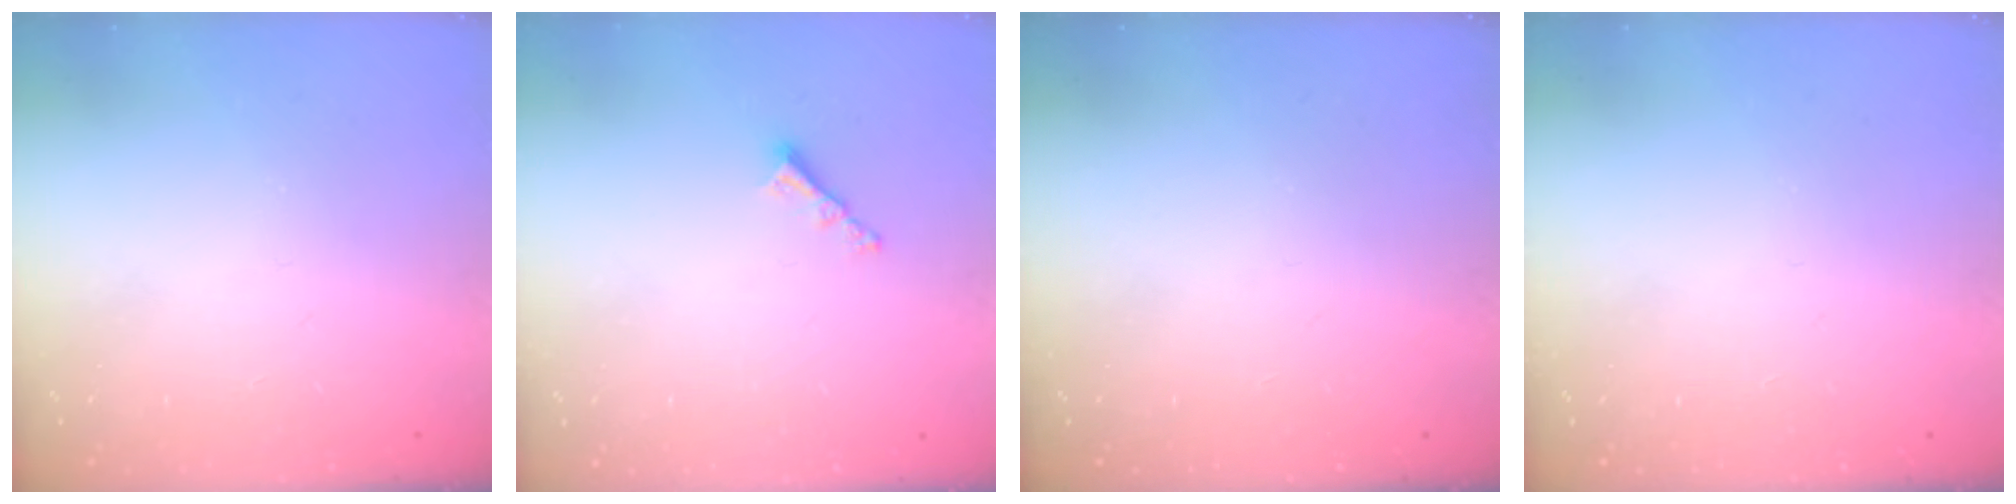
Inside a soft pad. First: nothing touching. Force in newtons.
{"total": 3.5, "press": 3.5, "slide": 0.3}
{"total": 0.0}
{"total": 0.0}